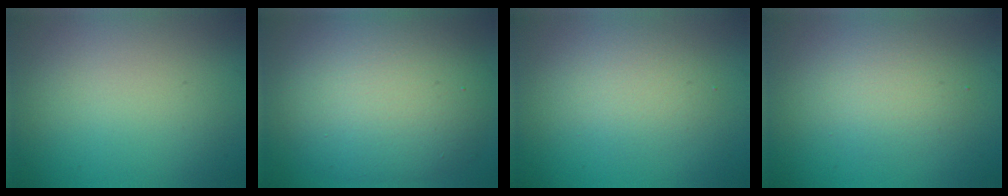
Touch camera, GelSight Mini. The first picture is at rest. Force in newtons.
{"total": 10.1, "press": 10.1, "slide": 0.8}
{"total": 2.5, "press": 2.5, "slide": 0.2}
{"total": 2.8, "press": 2.8, "slide": 0.2}